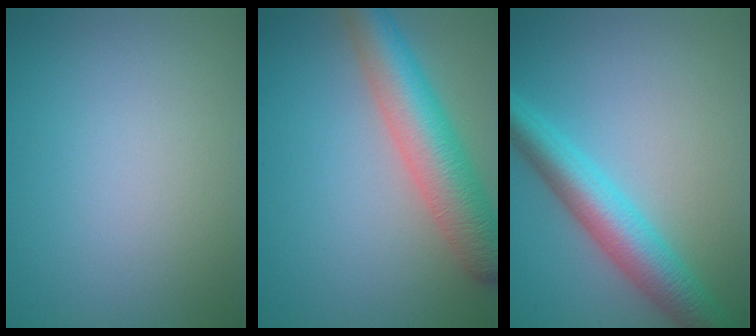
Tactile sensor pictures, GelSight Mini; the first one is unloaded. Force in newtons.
{"total": 6.9, "press": 6.9, "slide": 0.2}
{"total": 5.8, "press": 5.8, "slide": 0.1}